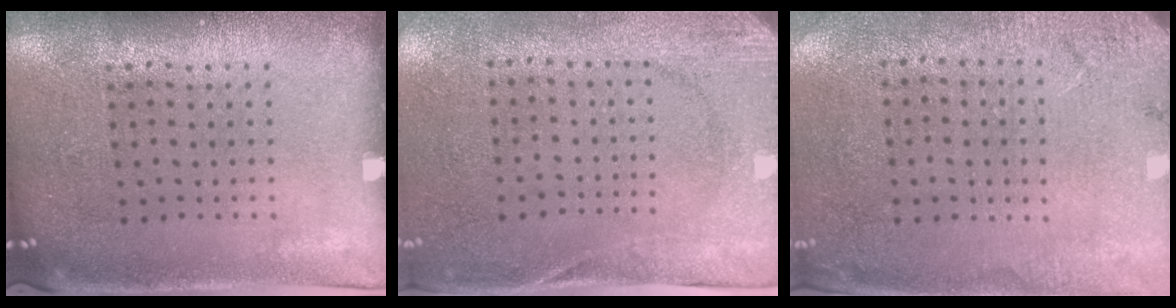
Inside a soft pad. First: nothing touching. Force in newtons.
{"total": 2.8, "press": 2.1, "slide": 1.8}
{"total": 2.6, "press": 2.4, "slide": 0.9}